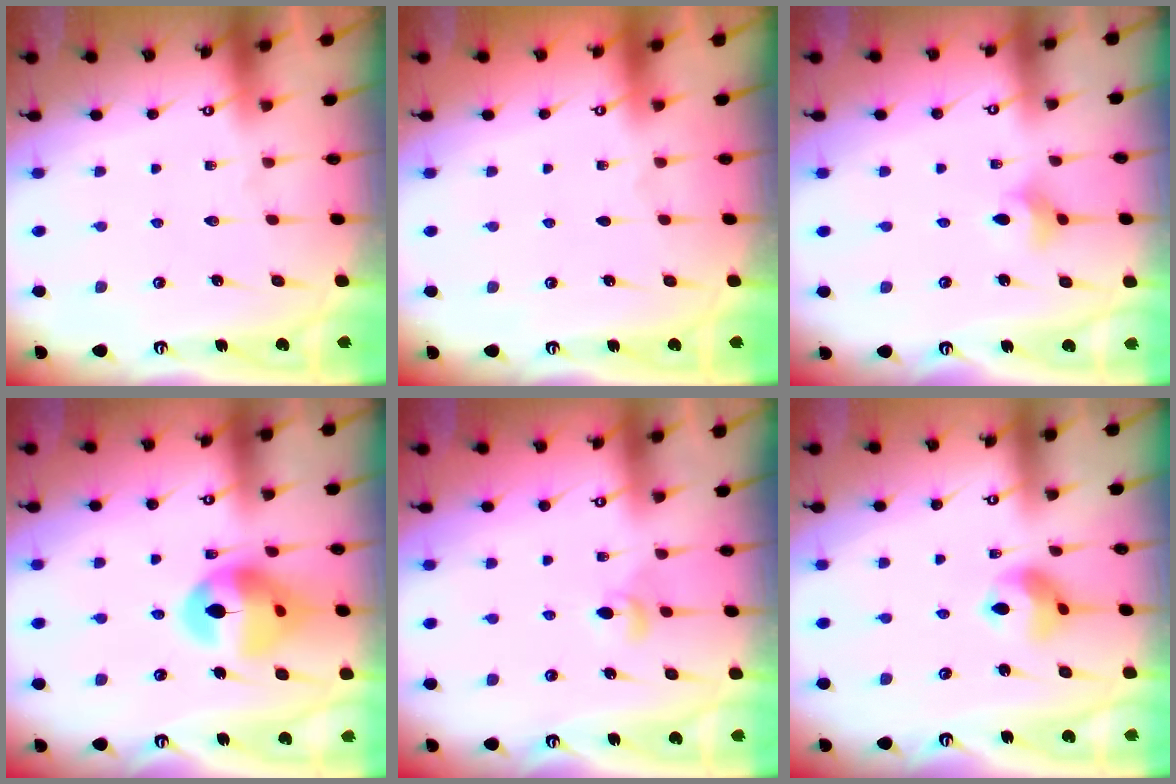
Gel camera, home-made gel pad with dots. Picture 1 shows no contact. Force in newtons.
{"total": 0.0}
{"total": 4.5, "press": 4.5, "slide": 0.6}
{"total": 15.4, "press": 15.2, "slide": 2.1}
{"total": 4.6, "press": 4.5, "slide": 0.4}
{"total": 8.5, "press": 8.5, "slide": 0.4}